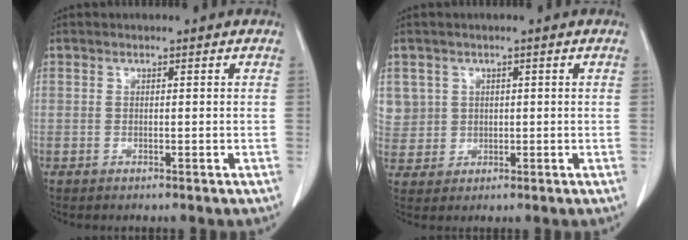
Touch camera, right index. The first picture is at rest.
{"total": 4.9, "force": [1.7, 4.6, -0.1], "torque": [0.013, 0.009, 0.044]}